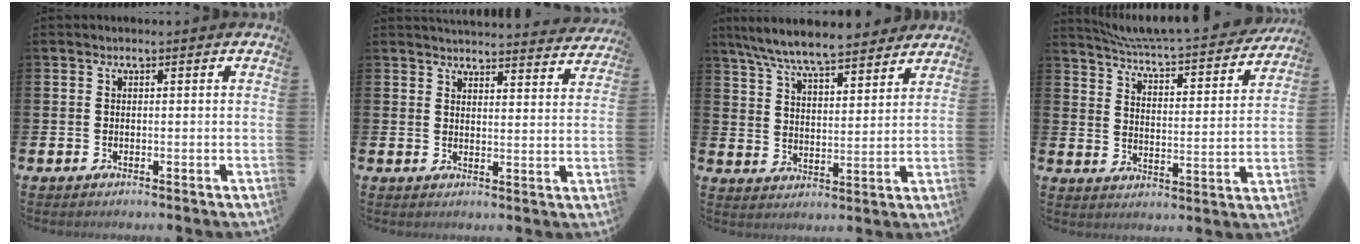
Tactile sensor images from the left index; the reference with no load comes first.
{"total": 4.2, "force": [4.2, 0.3, 0.3], "torque": [-0.004, -0.034, 0.073]}
{"total": 8.3, "force": [7.8, 0.9, 2.6], "torque": [-0.086, -0.042, 0.142]}
{"total": 6.3, "force": [6.1, 0.2, 1.5], "torque": [-0.053, -0.056, 0.100]}